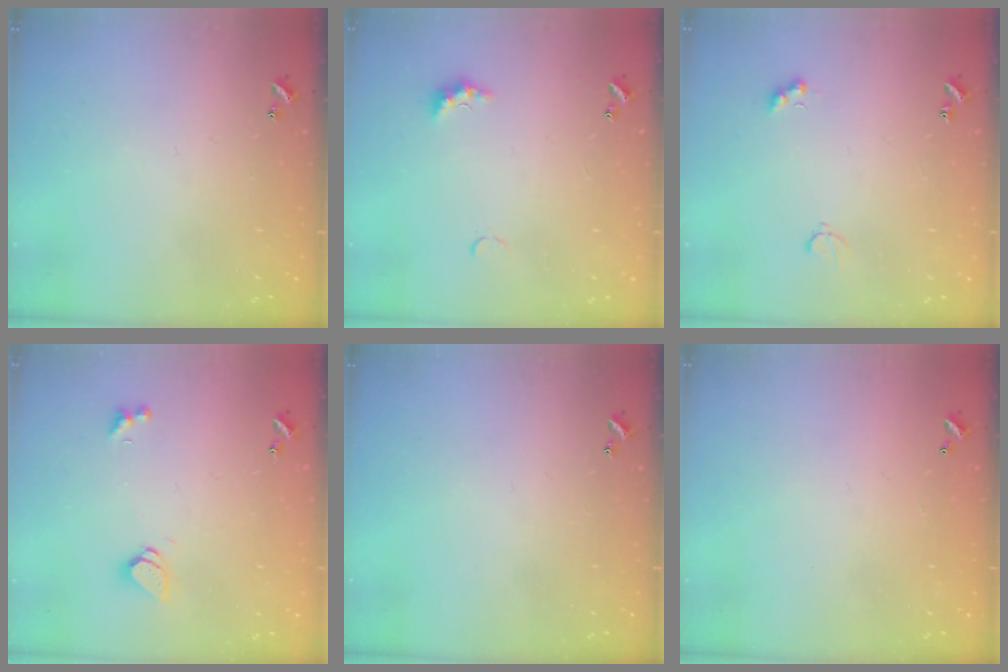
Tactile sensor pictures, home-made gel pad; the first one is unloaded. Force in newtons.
{"total": 2.8, "press": 2.8, "slide": 0.7}
{"total": 2.3, "press": 2.2, "slide": 0.6}
{"total": 1.8, "press": 1.8, "slide": 0.5}
{"total": 0.0}
{"total": 2.9, "press": 2.9, "slide": 0.1}